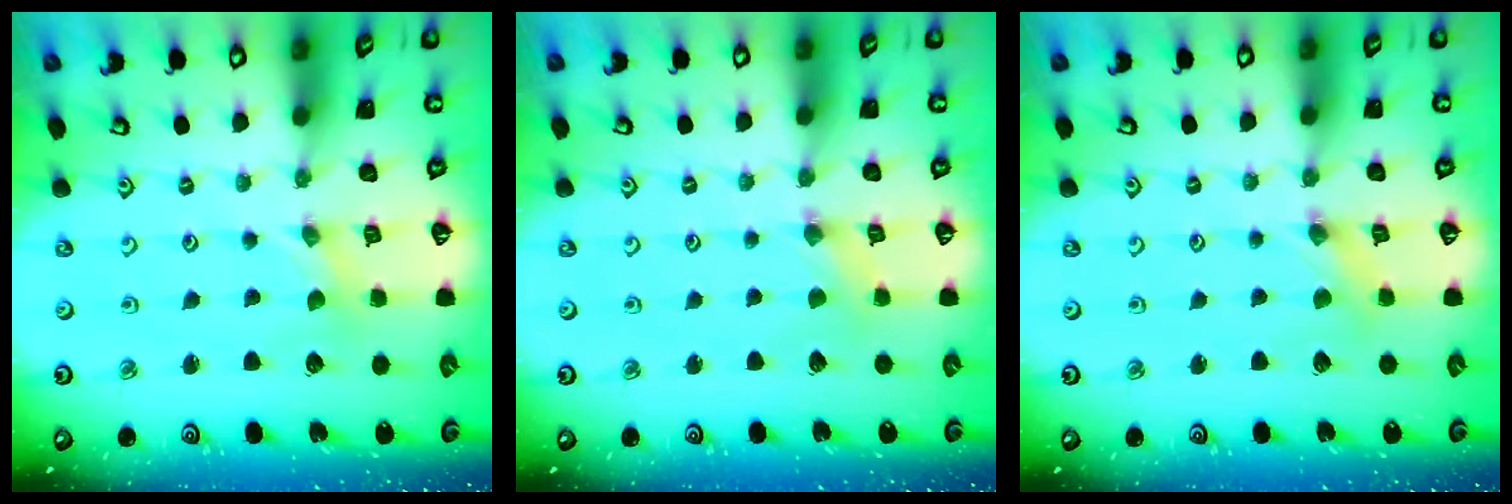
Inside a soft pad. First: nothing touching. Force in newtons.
{"total": 1.2, "press": 1.1, "slide": 0.3}
{"total": 1.2, "press": 1.1, "slide": 0.2}